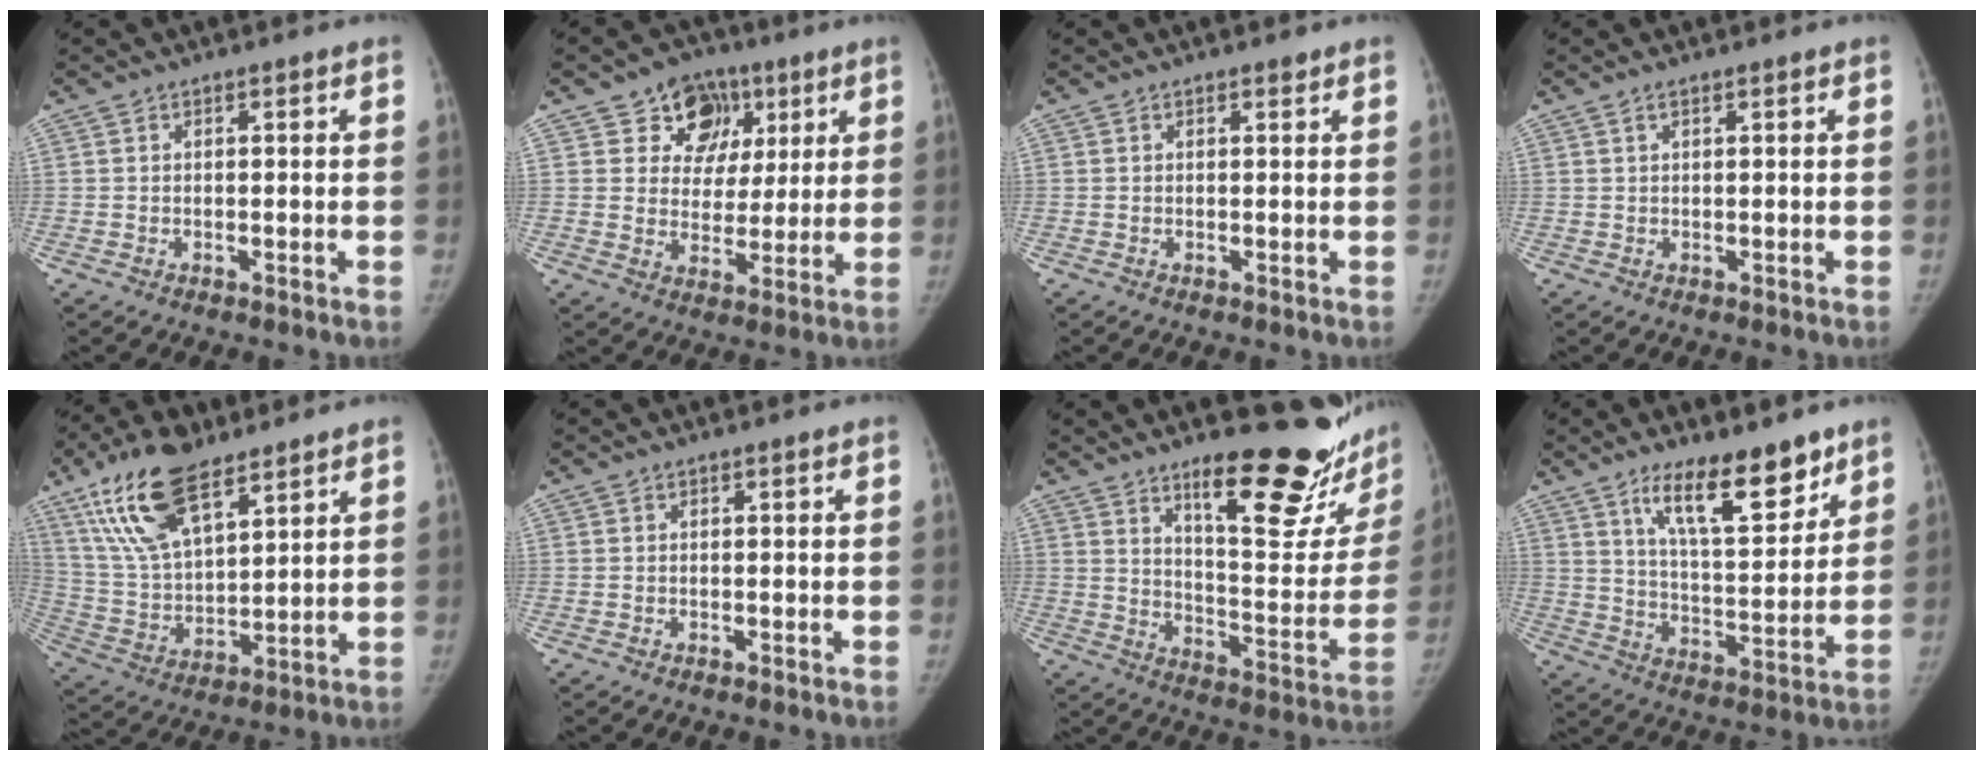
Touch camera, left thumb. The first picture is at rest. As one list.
[{"total": 11.0, "force": [5.3, 8.9, 3.7], "torque": [-0.011, -0.012, 0.083]}, {"total": 0.6, "force": [0.5, 0.3, 0.2], "torque": [-0.005, -0.004, 0.007]}, {"total": 0.9, "force": [0.6, 0.3, 0.6], "torque": [-0.013, 0.002, 0.013]}, {"total": 17.5, "force": [11.0, 7.6, 11.4], "torque": [-0.195, -0.035, 0.215]}, {"total": 0.0}, {"total": 23.9, "force": [16.4, 6.9, 16.0], "torque": [-0.173, -0.117, 0.236]}, {"total": 14.8, "force": [9.9, 4.8, 9.9], "torque": [-0.124, -0.068, 0.171]}]